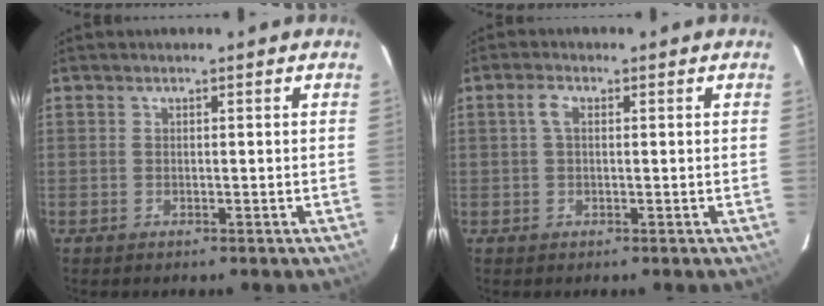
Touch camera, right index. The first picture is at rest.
{"total": 2.1, "force": [0.4, 1.0, 1.8], "torque": [-0.040, 0.007, 0.007]}